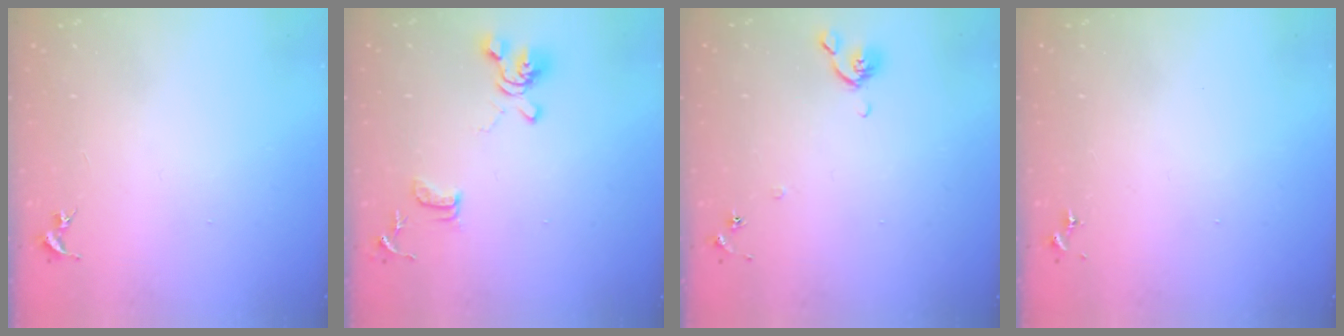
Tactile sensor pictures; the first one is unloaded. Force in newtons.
{"total": 13.0, "press": 12.9, "slide": 1.6}
{"total": 6.2, "press": 6.2, "slide": 0.8}
{"total": 0.0}